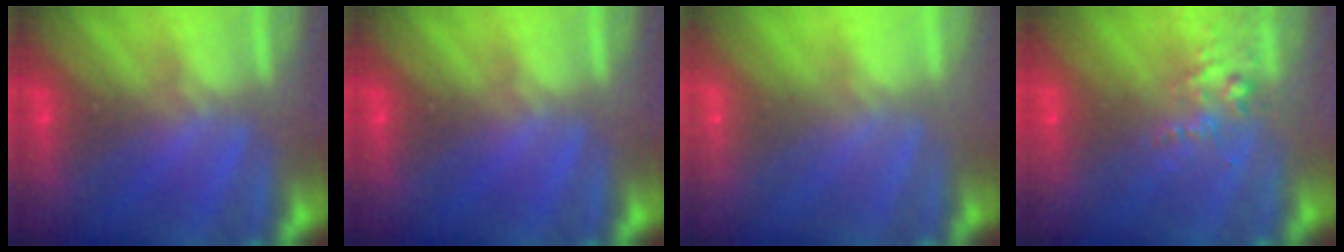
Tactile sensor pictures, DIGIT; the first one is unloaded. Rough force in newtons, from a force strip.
{"total": 0.0}
{"total": 2.8}
{"total": 2.6}